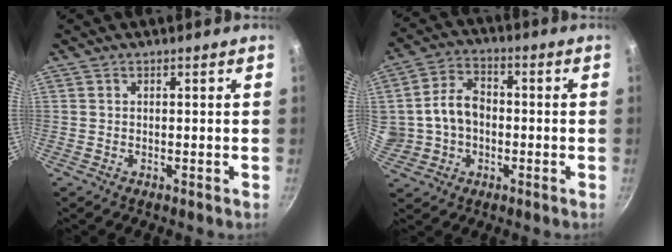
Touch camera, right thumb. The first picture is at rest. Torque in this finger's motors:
{"motor_torque": [-0.37, 0.53, 0.53, 0.50, 0.07]}